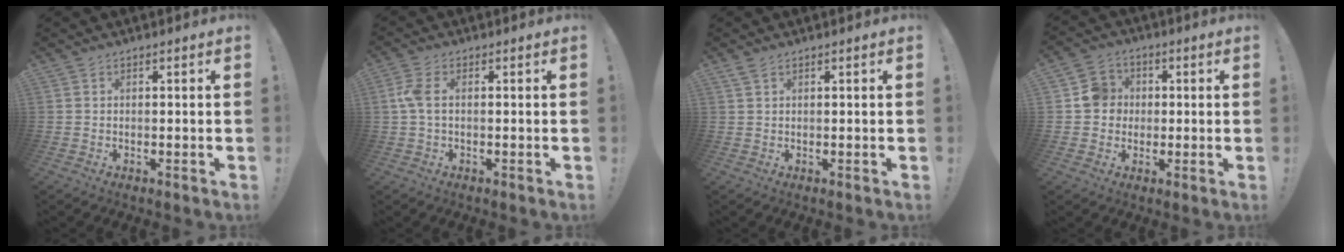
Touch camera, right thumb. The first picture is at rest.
{"total": 4.8, "force": [0.3, 2.4, 4.2], "torque": [-0.098, 0.010, 0.005]}
{"total": 1.8, "force": [1.2, 0.6, 1.1], "torque": [-0.015, -0.003, 0.021]}
{"total": 7.9, "force": [0.6, 7.6, 2.1], "torque": [-0.024, 0.010, 0.014]}